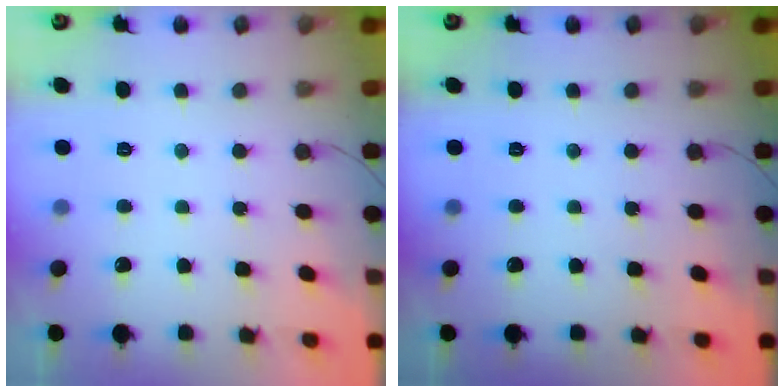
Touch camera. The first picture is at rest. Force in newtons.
{"total": 0.0}